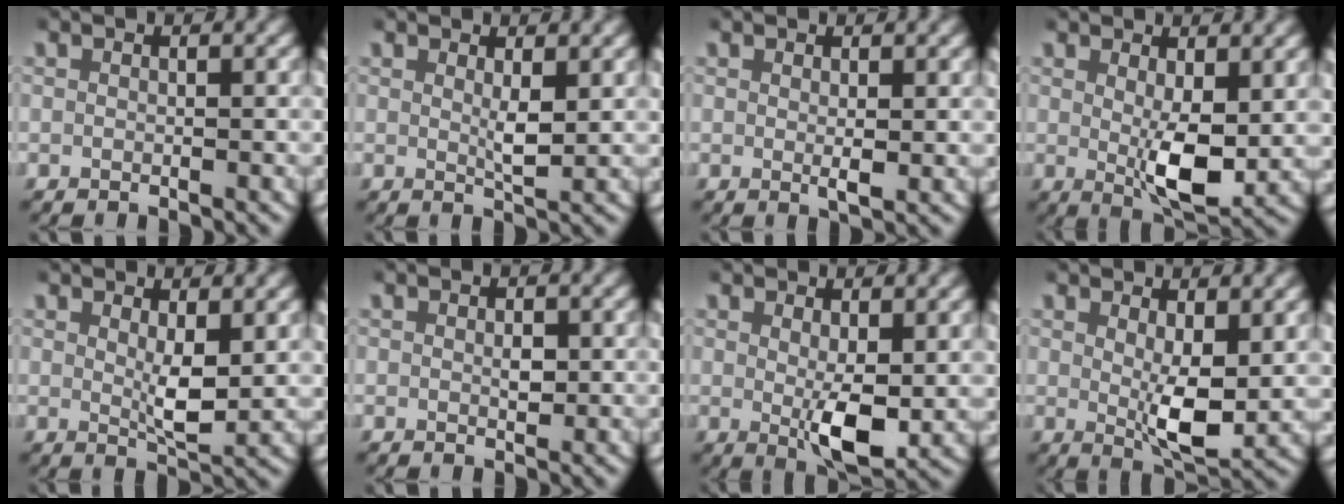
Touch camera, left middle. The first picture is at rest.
{"total": 1.7, "force": [1.0, 0.2, 1.4], "torque": [-0.025, -0.012, 0.019]}
{"total": 1.3, "force": [0.4, 0.2, 1.2], "torque": [-0.021, -0.008, 0.009]}
{"total": 4.7, "force": [0.9, 1.7, 4.3], "torque": [-0.071, -0.023, 0.022]}
{"total": 2.9, "force": [1.5, 0.6, 2.3], "torque": [-0.040, -0.018, 0.031]}
{"total": 1.0, "force": [0.1, 0.7, 0.7], "torque": [-0.013, -0.006, 0.003]}
{"total": 4.0, "force": [0.5, 1.4, 3.7], "torque": [-0.062, -0.021, 0.015]}
{"total": 4.5, "force": [1.5, 1.5, 3.9], "torque": [-0.064, -0.022, 0.030]}